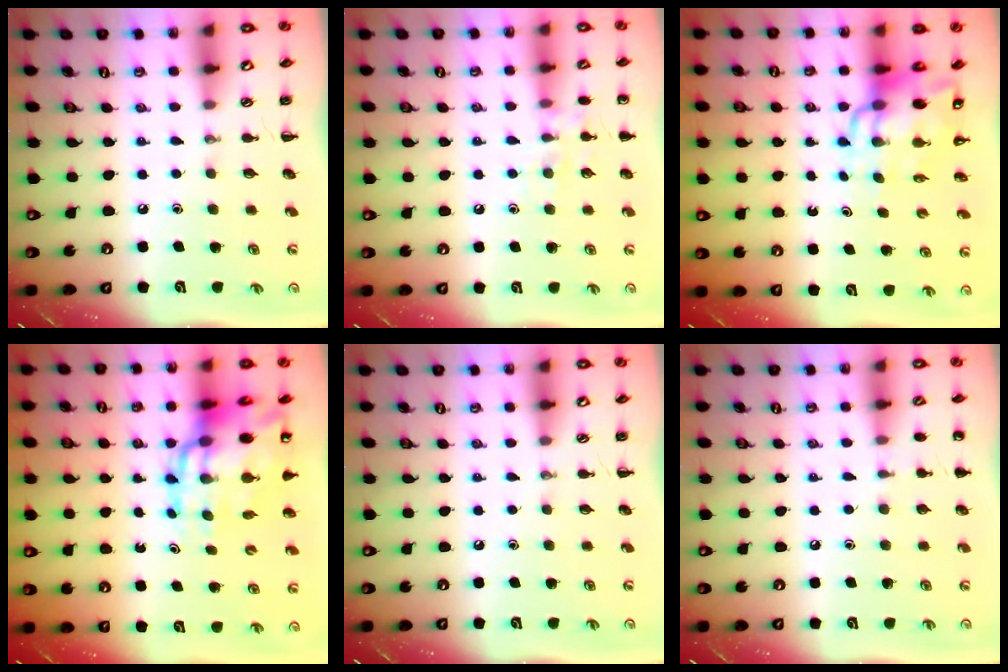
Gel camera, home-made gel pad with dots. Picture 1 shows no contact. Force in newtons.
{"total": 7.6, "press": 7.5, "slide": 1.2}
{"total": 11.5, "press": 10.9, "slide": 3.5}
{"total": 19.1, "press": 18.4, "slide": 5.2}
{"total": 0.0}
{"total": 4.7, "press": 4.5, "slide": 1.4}